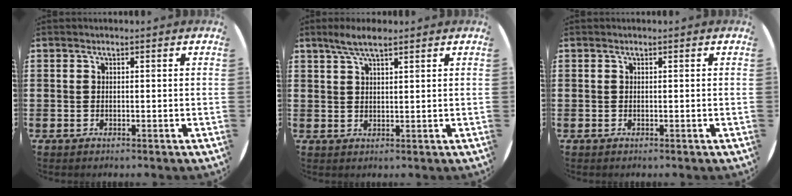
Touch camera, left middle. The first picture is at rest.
{"total": 3.7, "force": [2.7, 0.8, 2.4], "torque": [-0.052, 0.005, 0.048]}
{"total": 0.0}